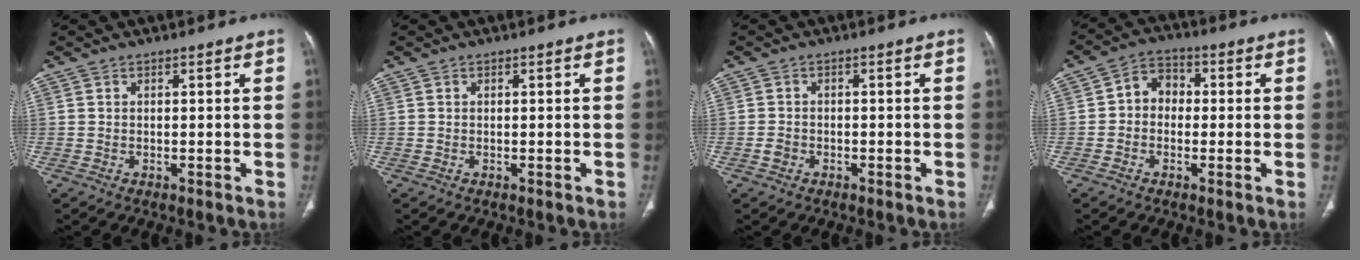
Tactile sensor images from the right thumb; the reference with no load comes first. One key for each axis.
{"total": 0.0}
{"total": 1.5, "fx": -0.9, "fy": 1.2, "fz": 0.5, "tx": -0.009, "ty": 0.007, "tz": -0.017}
{"total": 5.8, "fx": -0.3, "fy": 4.8, "fz": 3.2, "tx": -0.028, "ty": 0.023, "tz": -0.019}